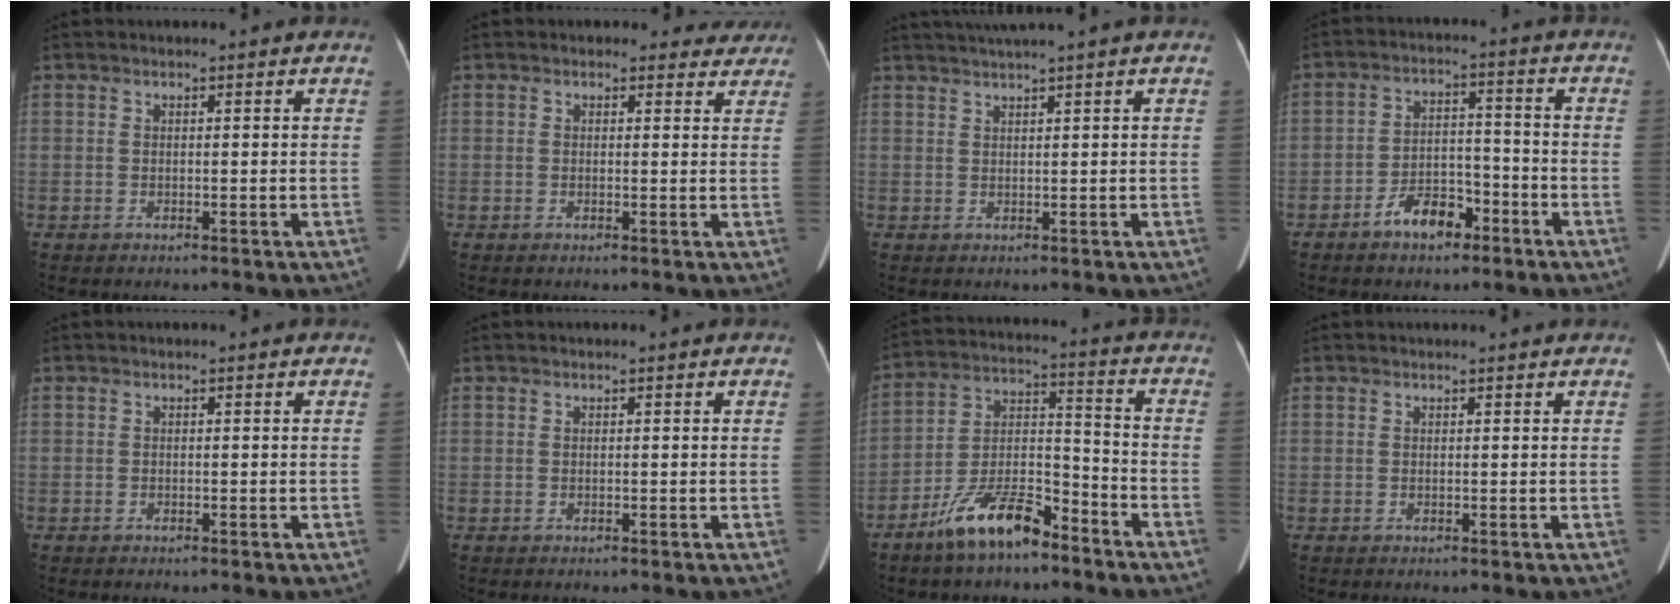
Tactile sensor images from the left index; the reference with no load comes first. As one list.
[{"total": 4.4, "force": [3.7, 2.4, -0.1], "torque": [0.022, -0.002, 0.018]}, {"total": 3.7, "force": [2.8, -1.2, 2.1], "torque": [-0.037, 0.016, 0.056]}, {"total": 6.4, "force": [-4.3, 3.1, 3.6], "torque": [-0.071, 0.016, -0.070]}, {"total": 0.0}, {"total": 0.0}, {"total": 11.5, "force": [-8.5, 3.2, 7.0], "torque": [-0.143, 0.005, -0.157]}, {"total": 1.4, "force": [1.4, 0.0, 0.3], "torque": [-0.008, 0.010, 0.018]}]